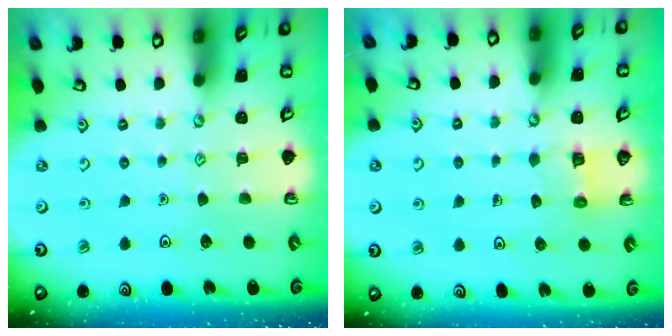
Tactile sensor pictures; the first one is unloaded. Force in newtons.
{"total": 3.4, "press": 3.4, "slide": 0.2}